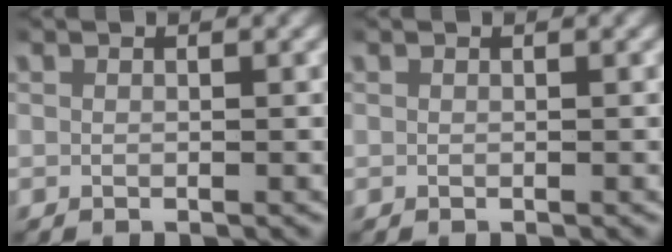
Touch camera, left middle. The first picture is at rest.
{"total": 0.0}